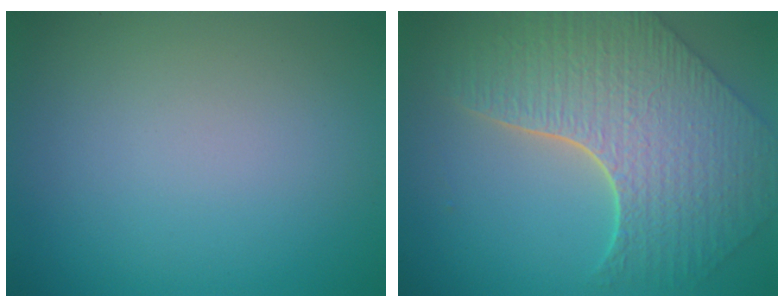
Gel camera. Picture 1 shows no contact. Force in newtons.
{"total": 8.4, "press": 6.3, "slide": 5.6}